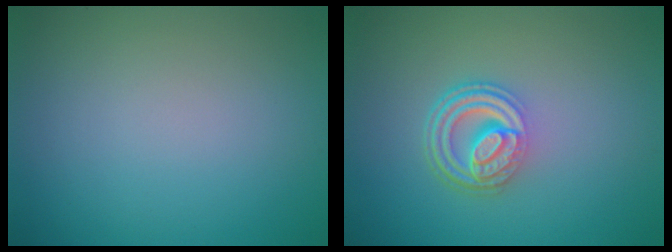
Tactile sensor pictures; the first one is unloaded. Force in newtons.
{"total": 4.6, "press": 3.4, "slide": 3.1}